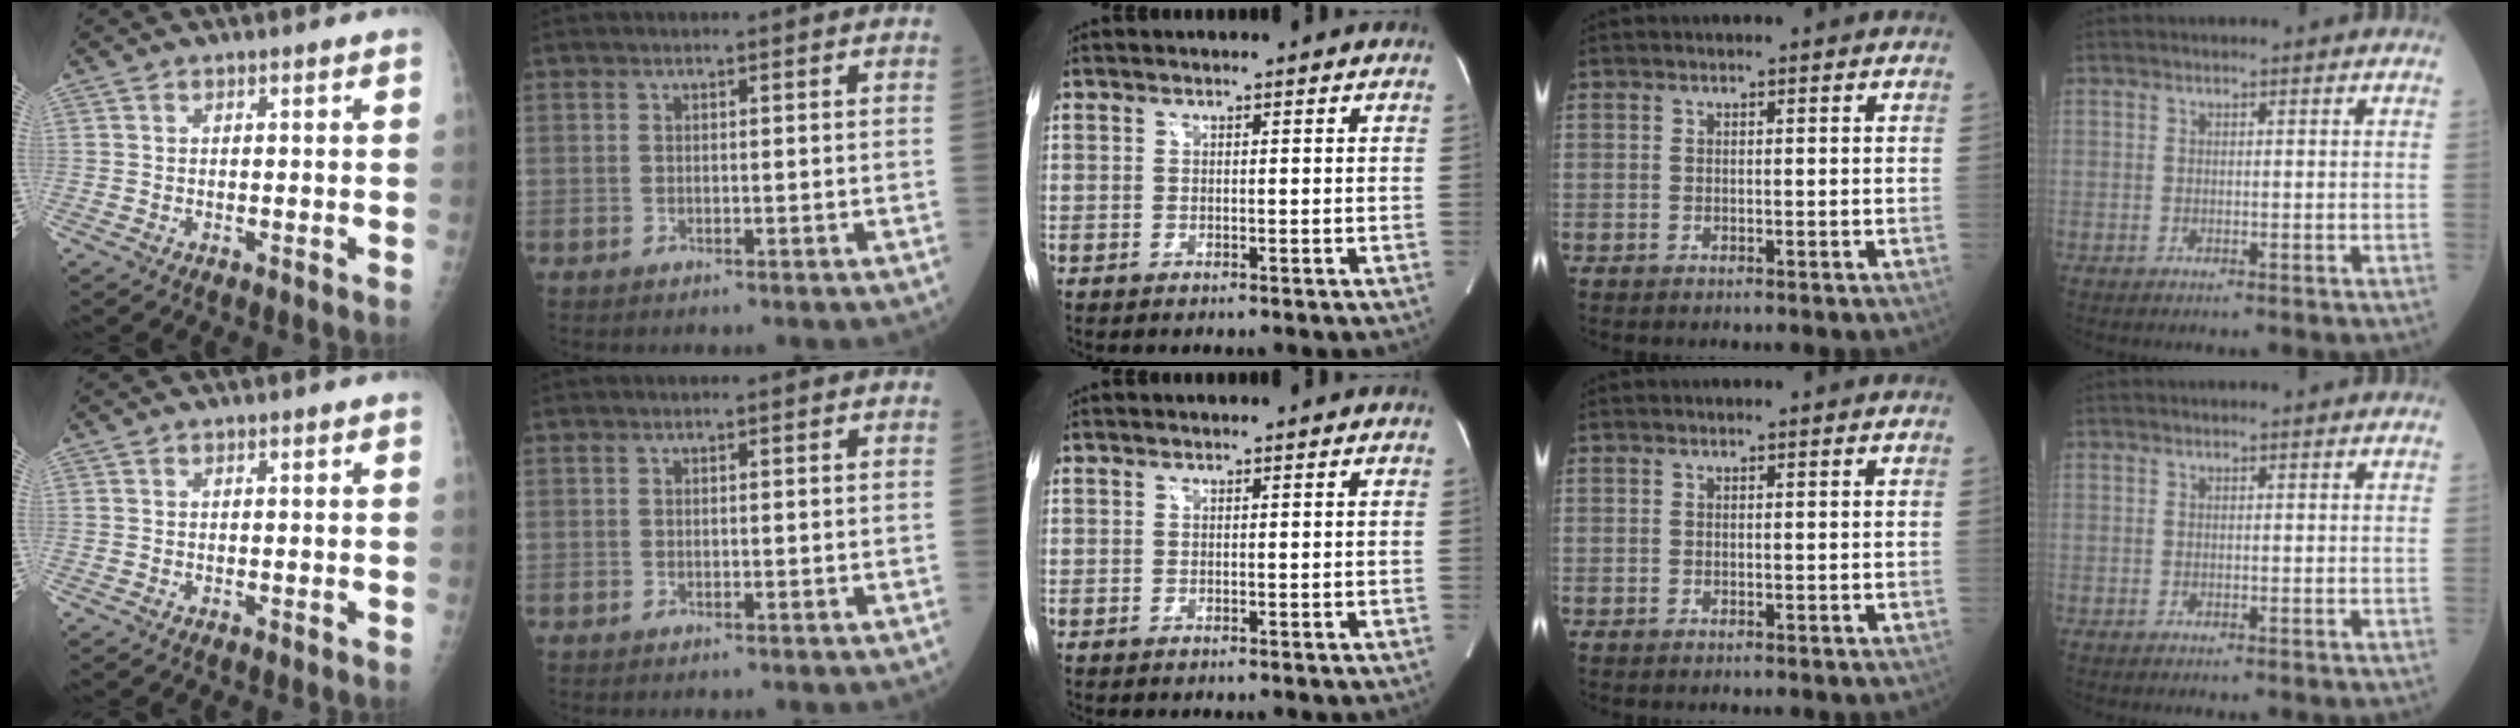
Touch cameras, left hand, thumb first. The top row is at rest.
{}